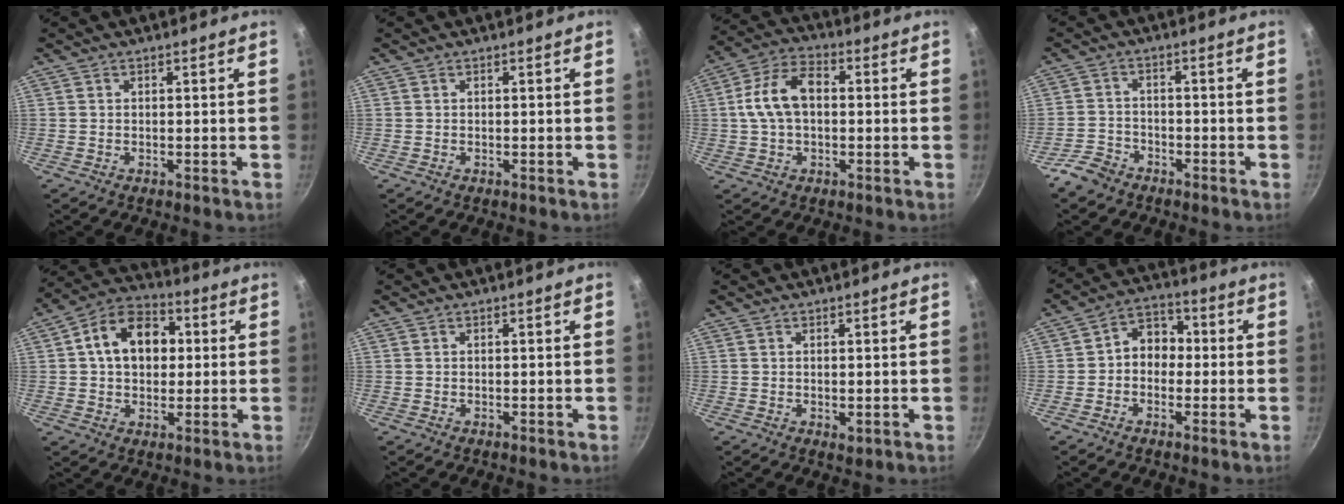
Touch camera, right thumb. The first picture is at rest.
{"total": 0.0}
{"total": 10.8, "force": [0.6, 6.8, 8.3], "torque": [-0.146, 0.029, 0.001]}
{"total": 4.8, "force": [-3.7, 2.9, 1.3], "torque": [-0.021, 0.038, -0.070]}
{"total": 13.5, "force": [2.2, 9.8, 8.9], "torque": [-0.106, 0.020, 0.019]}
{"total": 0.0}
{"total": 1.0, "force": [0.2, 0.6, 0.8], "torque": [-0.013, -0.003, 0.004]}
{"total": 7.1, "force": [-0.3, 5.8, 4.1], "torque": [-0.022, 0.024, -0.024]}